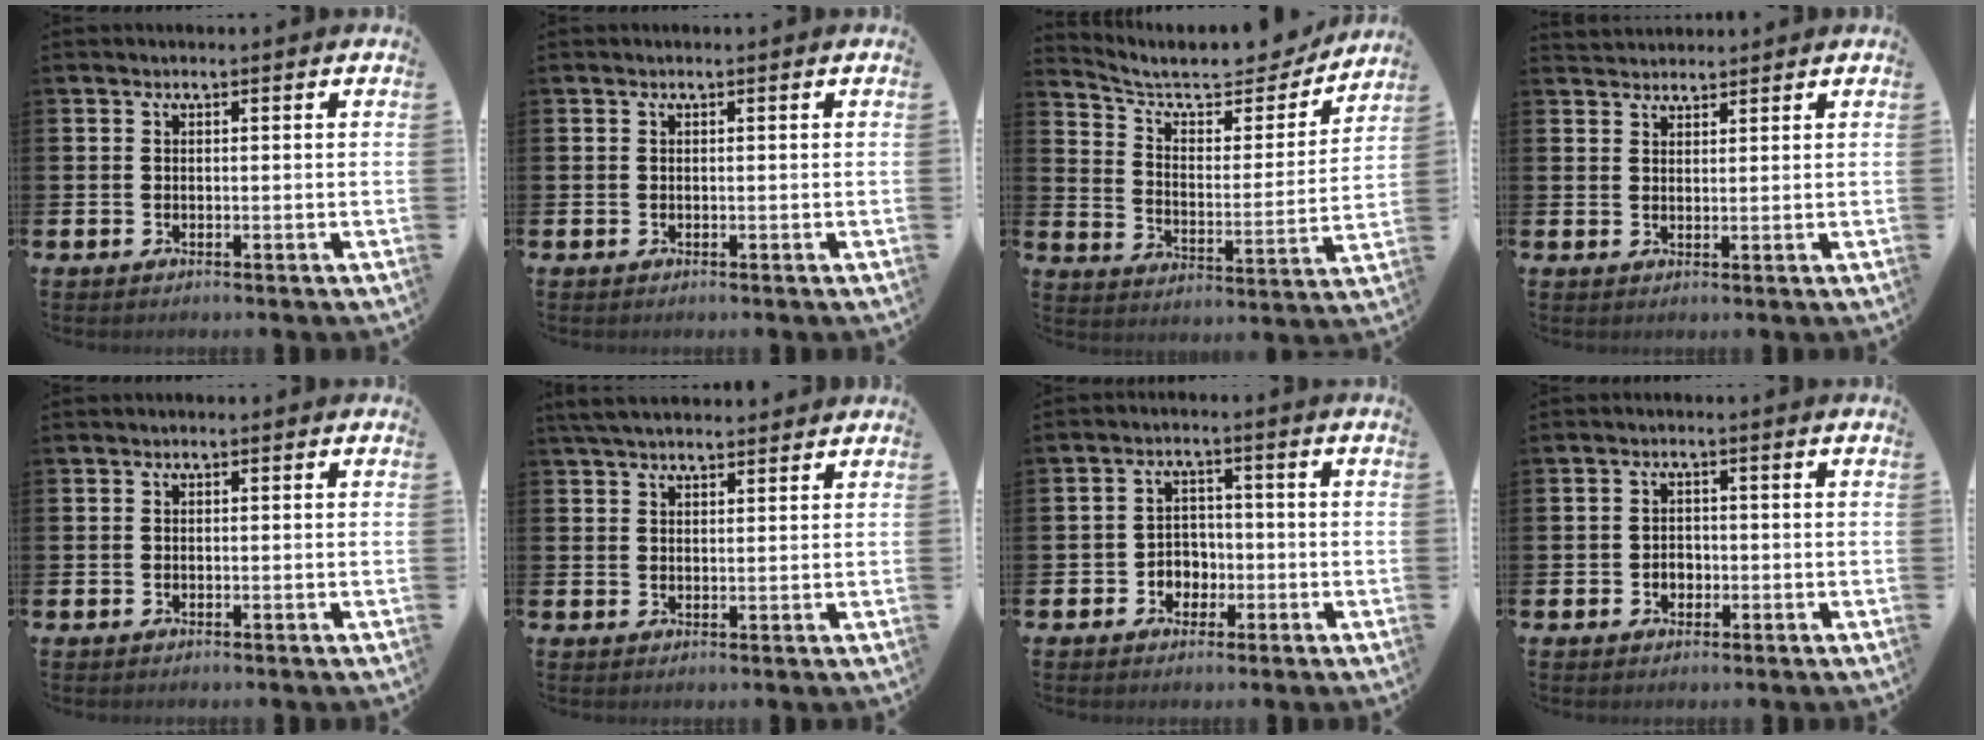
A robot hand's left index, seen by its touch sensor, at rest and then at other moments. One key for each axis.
{"total": 0.0}
{"total": 9.1, "fx": 7.9, "fy": 3.1, "fz": 3.3, "tx": -0.090, "ty": -0.058, "tz": 0.131}
{"total": 2.4, "fx": 2.3, "fy": 0.6, "fz": -0.1, "tx": 0.009, "ty": -0.009, "tz": 0.040}
{"total": 0.0}
{"total": 4.1, "fx": 3.7, "fy": 1.0, "fz": 1.3, "tx": -0.035, "ty": -0.007, "tz": 0.070}
{"total": 3.2, "fx": -1.5, "fy": 2.7, "fz": 0.9, "tx": -0.024, "ty": 0.005, "tz": -0.037}
{"total": 1.9, "fx": -0.6, "fy": 1.6, "fz": 0.9, "tx": -0.009, "ty": 0.001, "tz": -0.016}